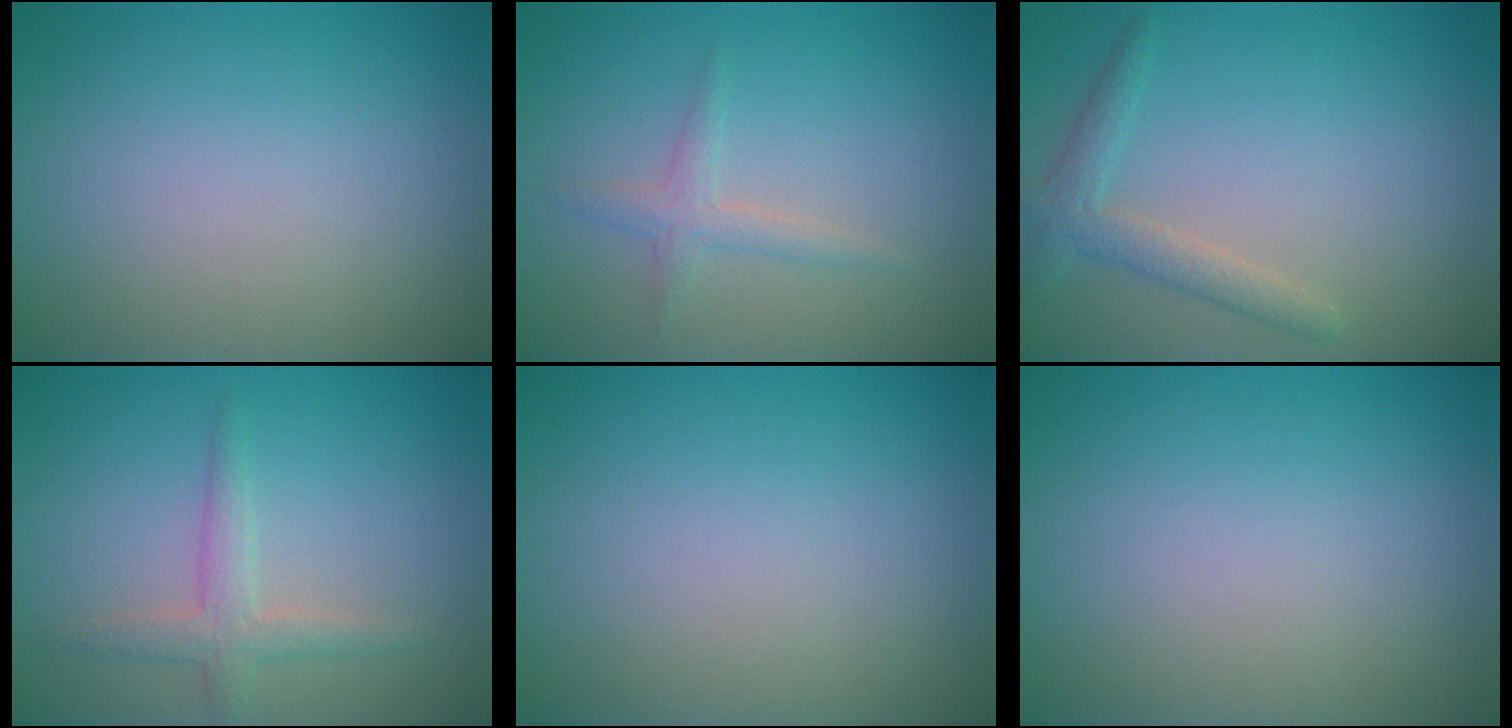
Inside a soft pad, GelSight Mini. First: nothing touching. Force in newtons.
{"total": 1.5, "press": 1.5, "slide": 0.0}
{"total": 2.3, "press": 2.3, "slide": 0.2}
{"total": 2.4, "press": 2.4, "slide": 0.0}
{"total": 0.0}
{"total": 0.0}